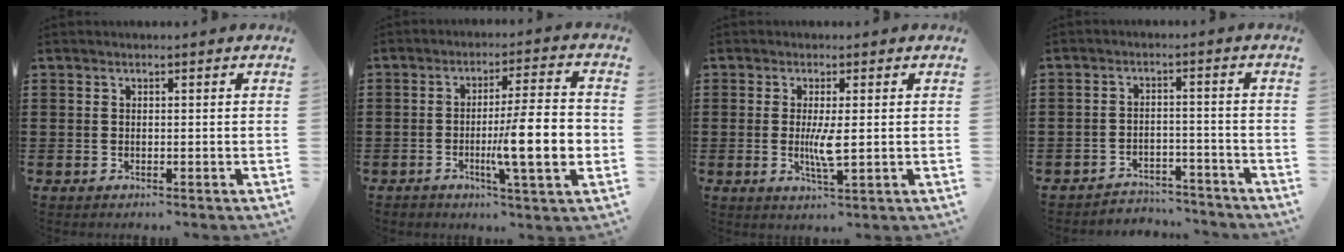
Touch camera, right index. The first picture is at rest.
{"total": 11.2, "force": [-2.5, 1.3, 10.9], "torque": [-0.171, -0.008, -0.047]}
{"total": 4.2, "force": [-0.2, 0.6, 4.1], "torque": [-0.081, -0.009, -0.005]}
{"total": 3.7, "force": [-3.6, 0.6, 0.2], "torque": [-0.008, 0.005, -0.076]}